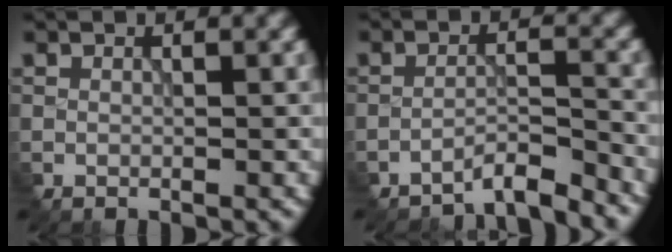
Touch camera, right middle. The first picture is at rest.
{"total": 3.7, "force": [-3.6, 0.2, 0.7], "torque": [-0.007, 0.008, -0.066]}